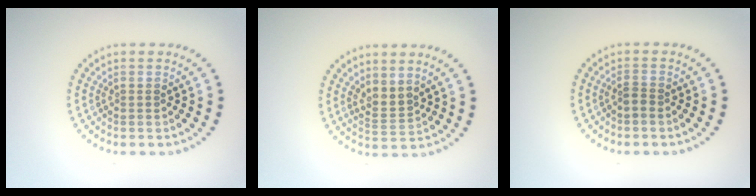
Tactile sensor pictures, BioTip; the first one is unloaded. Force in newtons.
{"total": 2.1, "press": 1.6, "slide": 1.3}
{"total": 1.1, "press": 0.8, "slide": 0.6}